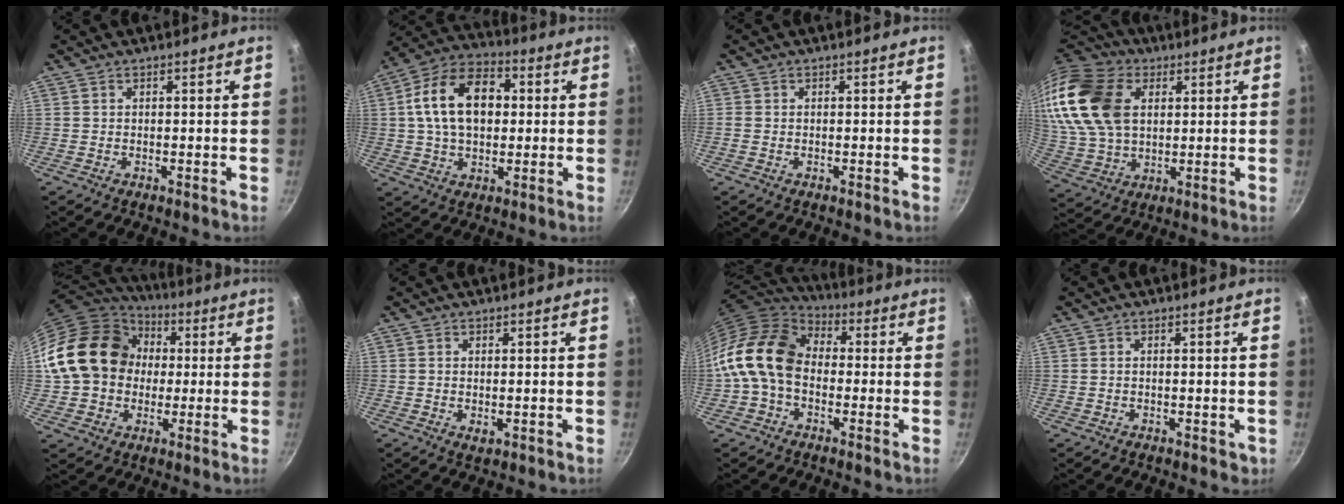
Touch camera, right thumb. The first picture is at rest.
{"total": 15.9, "force": [2.2, 10.6, 11.7], "torque": [-0.172, 0.023, 0.023]}
{"total": 0.5, "force": [-0.1, 0.4, 0.3], "torque": [-0.007, 0.003, -0.001]}
{"total": 22.7, "force": [6.4, 15.4, 15.5], "torque": [-0.316, 0.001, 0.123]}
{"total": 19.2, "force": [2.2, 16.0, 10.4], "torque": [-0.162, 0.040, 0.036]}
{"total": 1.6, "force": [0.1, 0.9, 1.3], "torque": [-0.021, -0.004, 0.002]}
{"total": 15.1, "force": [-1.1, 11.0, 10.3], "torque": [-0.168, 0.037, -0.043]}
{"total": 1.1, "force": [0.0, 0.6, 0.9], "torque": [-0.010, 0.001, 0.001]}